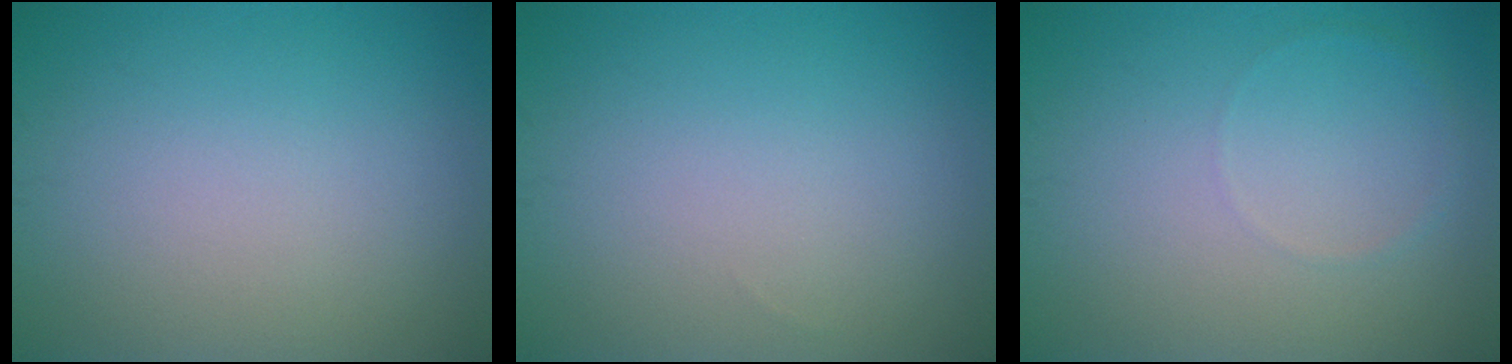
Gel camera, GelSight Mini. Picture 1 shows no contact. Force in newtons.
{"total": 0.0}
{"total": 0.6, "press": 0.6, "slide": 0.1}